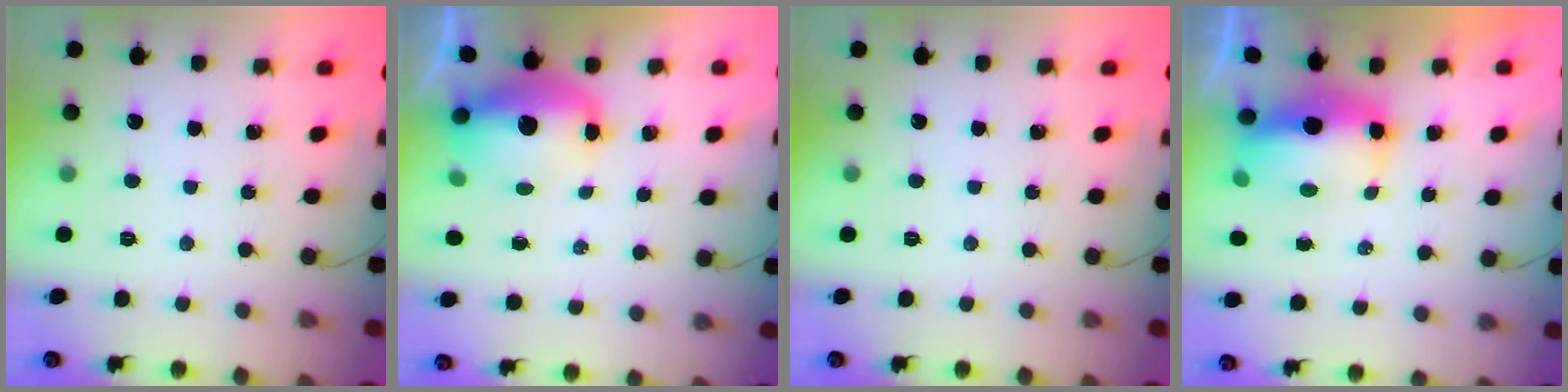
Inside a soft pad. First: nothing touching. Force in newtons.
{"total": 11.2, "press": 10.9, "slide": 2.9}
{"total": 0.0}
{"total": 9.2, "press": 9.1, "slide": 1.0}